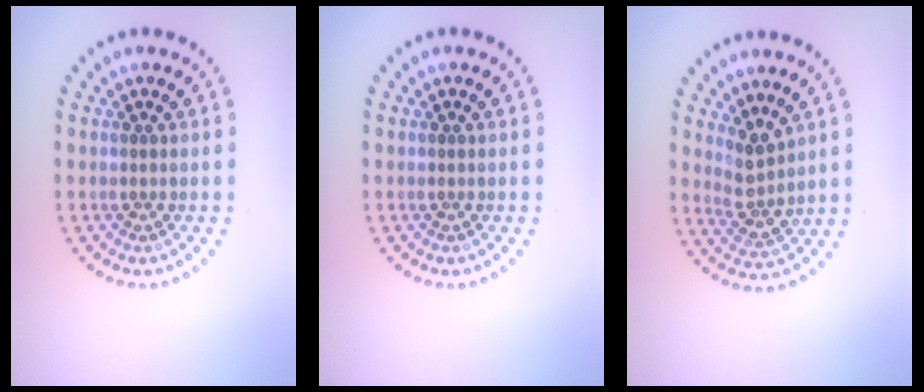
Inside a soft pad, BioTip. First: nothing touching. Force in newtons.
{"total": 0.0}
{"total": 2.7, "press": 2.1, "slide": 1.7}